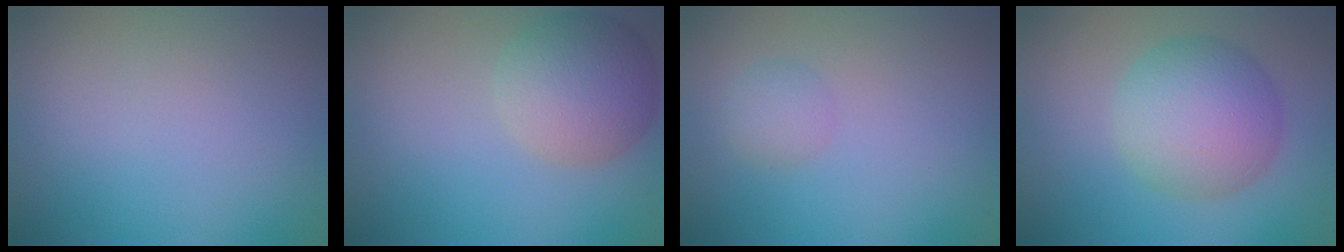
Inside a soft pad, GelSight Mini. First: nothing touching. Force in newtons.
{"total": 5.2, "press": 5.2, "slide": 0.2}
{"total": 1.4, "press": 1.4, "slide": 0.0}
{"total": 6.3, "press": 6.3, "slide": 0.1}